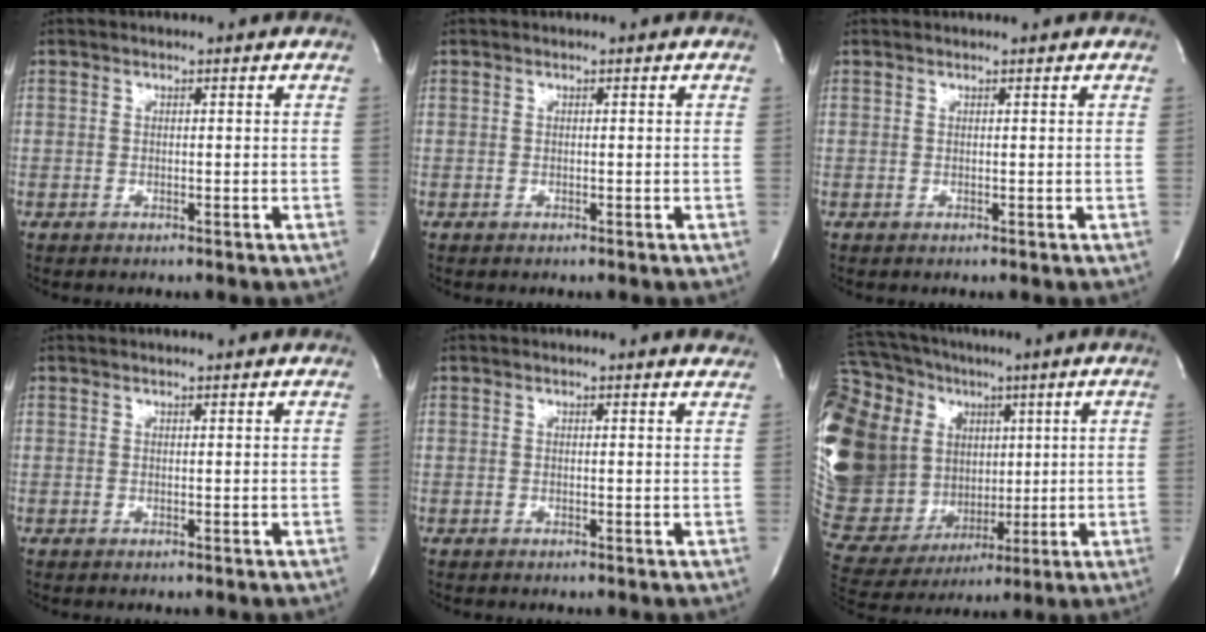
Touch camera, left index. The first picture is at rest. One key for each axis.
{"total": 0.0}
{"total": 1.0, "fx": 0.9, "fy": 0.0, "fz": 0.2, "tx": -0.007, "ty": 0.009, "tz": 0.015}
{"total": 2.9, "fx": 2.8, "fy": 0.1, "fz": 0.6, "tx": -0.010, "ty": 0.017, "tz": 0.035}
{"total": 4.3, "fx": 4.2, "fy": 0.3, "fz": 0.7, "tx": -0.007, "ty": -0.004, "tz": 0.028}
{"total": 35.1, "fx": 8.0, "fy": 25.3, "fz": 23.0, "tx": -0.595, "ty": 0.099, "tz": 0.168}